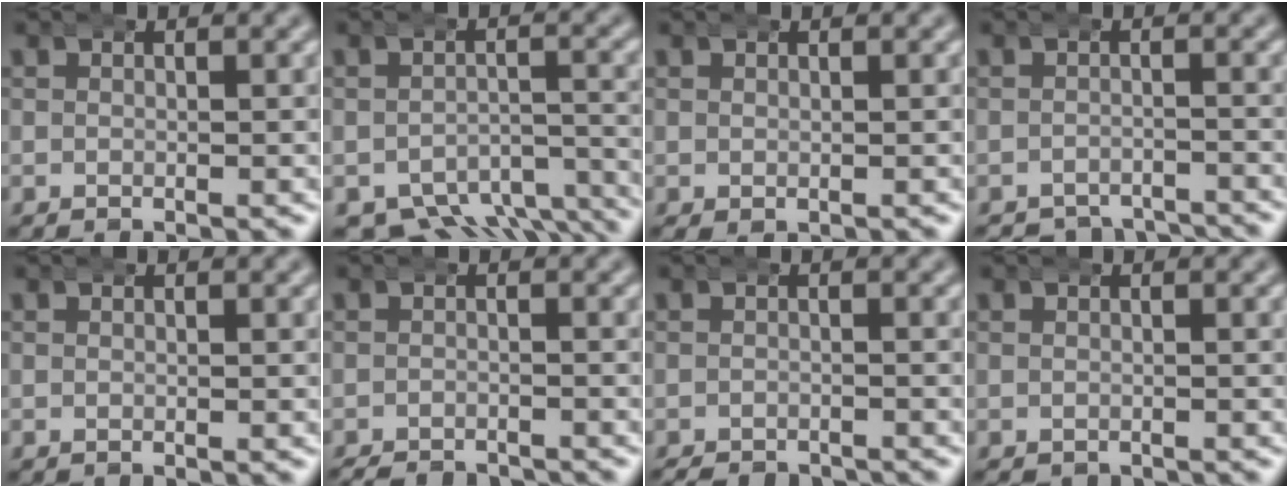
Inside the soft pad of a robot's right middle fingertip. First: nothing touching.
{"total": 8.8, "force": [-6.8, 4.3, 3.6], "torque": [-0.045, -0.034, -0.099]}
{"total": 0.8, "force": [-0.2, 0.4, 0.6], "torque": [-0.011, -0.007, 0.005]}
{"total": 5.4, "force": [-5.3, 1.1, 0.4], "torque": [0.010, -0.018, -0.082]}
{"total": 0.0}
{"total": 3.2, "force": [-3.1, 0.4, 0.2], "torque": [-0.003, -0.016, -0.046]}
{"total": 2.2, "force": [-2.2, 0.3, 0.0], "torque": [-0.001, -0.012, -0.032]}
{"total": 0.7, "force": [-0.5, 0.4, -0.1], "torque": [-0.003, -0.008, -0.004]}